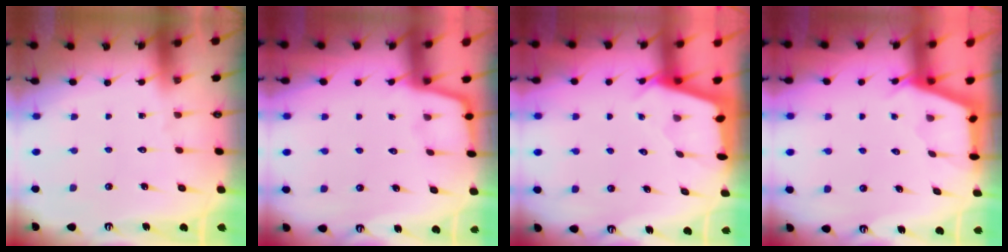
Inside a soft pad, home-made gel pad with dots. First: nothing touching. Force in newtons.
{"total": 1.7, "press": 1.7, "slide": 0.4}
{"total": 2.4, "press": 2.4, "slide": 0.3}
{"total": 2.9, "press": 2.9, "slide": 0.3}